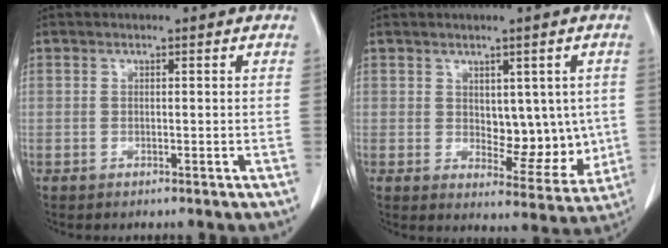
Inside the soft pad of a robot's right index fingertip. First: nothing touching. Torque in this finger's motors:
{"motor_torque": [0.14, 0.12, 0.08, 0.01]}